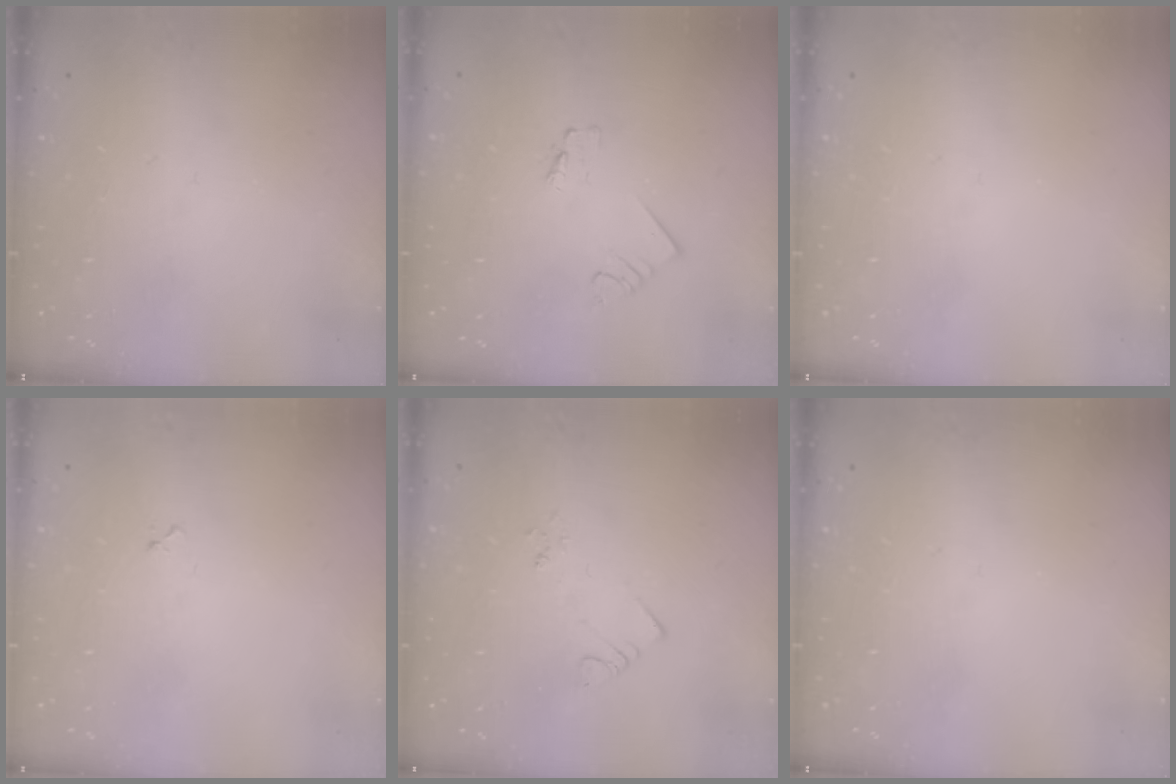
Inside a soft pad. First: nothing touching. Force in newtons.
{"total": 1.2, "press": 1.2, "slide": 0.0}
{"total": 0.0}
{"total": 3.4, "press": 3.4, "slide": 0.4}
{"total": 2.4, "press": 2.4, "slide": 0.4}
{"total": 0.0}